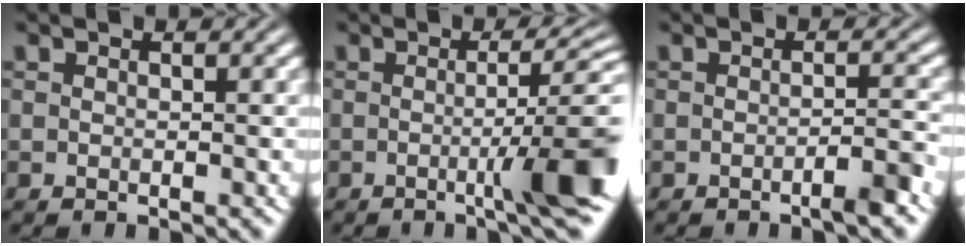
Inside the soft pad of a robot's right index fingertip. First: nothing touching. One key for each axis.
{"total": 6.7, "fx": -1.3, "fy": 0.6, "fz": 6.5, "tx": -0.084, "ty": 0.002, "tz": -0.023}
{"total": 2.1, "fx": -1.4, "fy": 0.0, "fz": 1.6, "tx": -0.022, "ty": 0.002, "tz": -0.025}